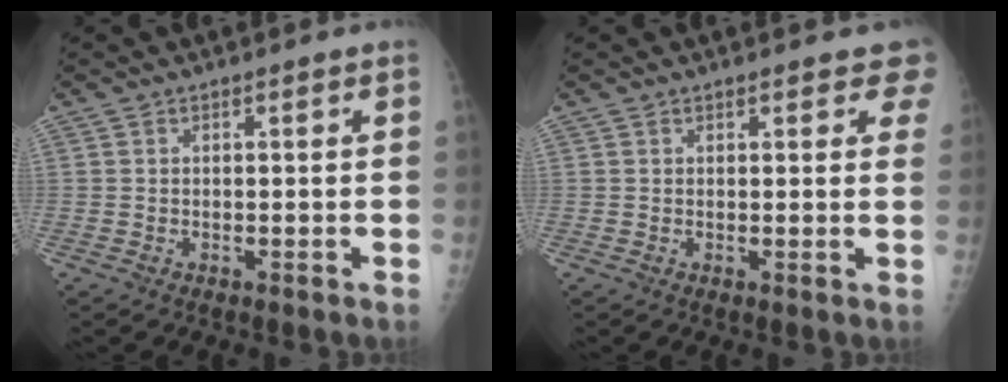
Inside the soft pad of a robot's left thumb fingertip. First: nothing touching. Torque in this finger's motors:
{"motor_torque": [0.02, 0.20, -0.19, 0.04, 0.05]}